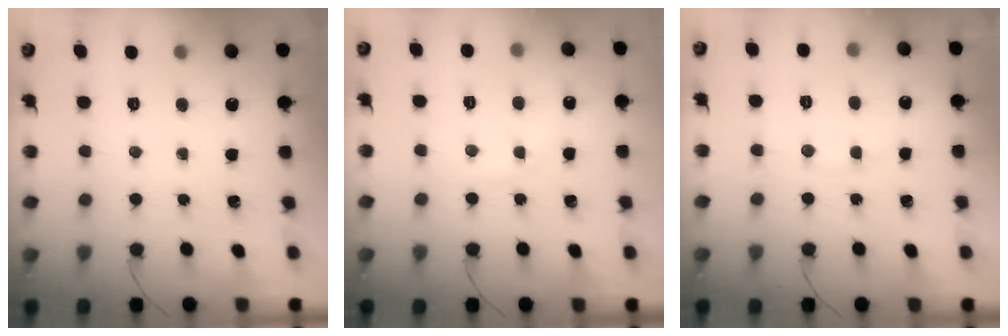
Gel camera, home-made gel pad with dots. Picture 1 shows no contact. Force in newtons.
{"total": 5.5, "press": 5.2, "slide": 1.8}
{"total": 6.7, "press": 6.5, "slide": 1.8}